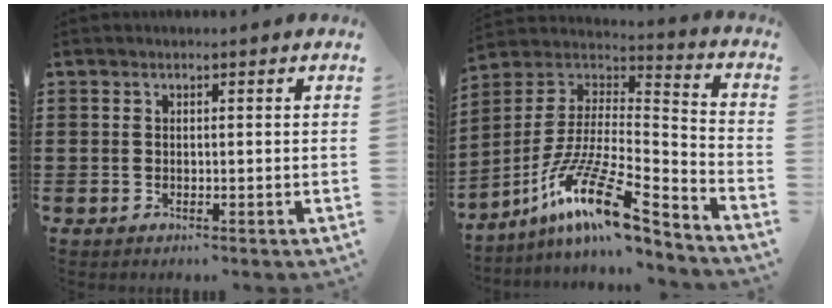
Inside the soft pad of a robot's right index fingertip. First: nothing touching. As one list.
[{"total": 15.9, "force": [-10.3, 3.3, 11.7], "torque": [-0.224, 0.010, -0.187]}]